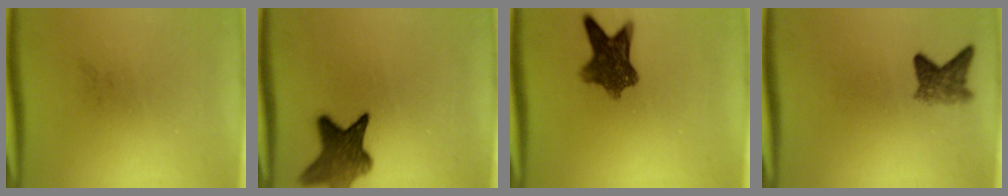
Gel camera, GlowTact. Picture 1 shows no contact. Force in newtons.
{"total": 8.0}
{"total": 8.5}
{"total": 3.2}